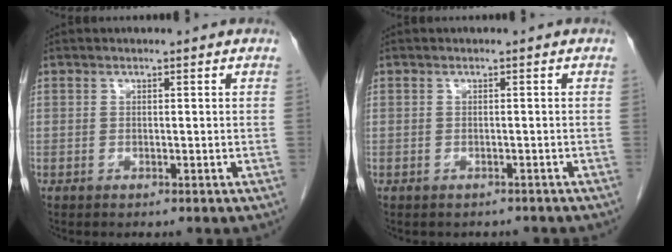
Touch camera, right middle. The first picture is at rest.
{"total": 3.1, "force": [-2.7, 1.4, 0.5], "torque": [-0.011, 0.001, -0.033]}